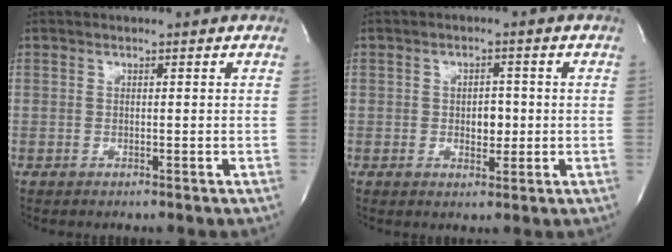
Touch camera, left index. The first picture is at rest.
{"total": 3.2, "force": [-0.2, 1.9, 2.5], "torque": [-0.033, 0.003, 0.001]}